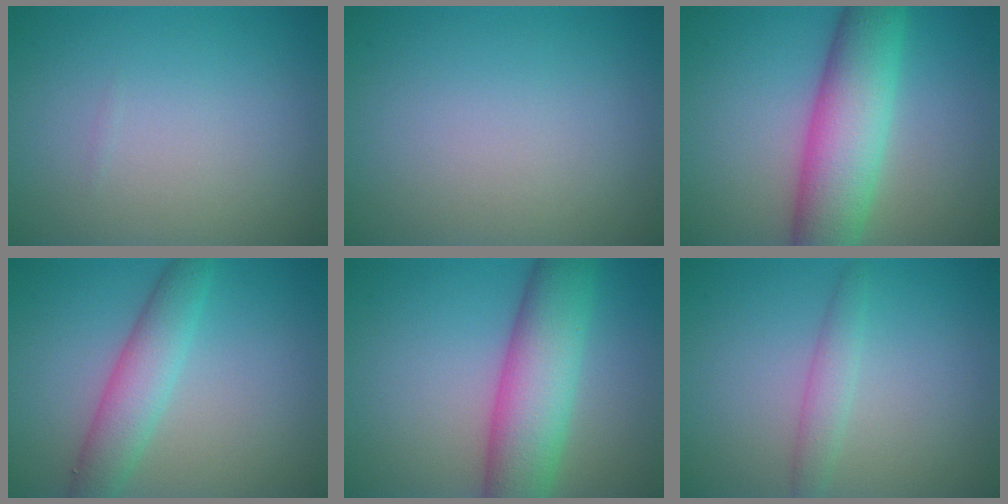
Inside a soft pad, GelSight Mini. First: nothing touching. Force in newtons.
{"total": 0.0}
{"total": 8.7, "press": 8.7, "slide": 0.2}
{"total": 4.2, "press": 4.2, "slide": 0.1}
{"total": 8.3, "press": 8.3, "slide": 0.1}
{"total": 1.8, "press": 1.8, "slide": 0.1}